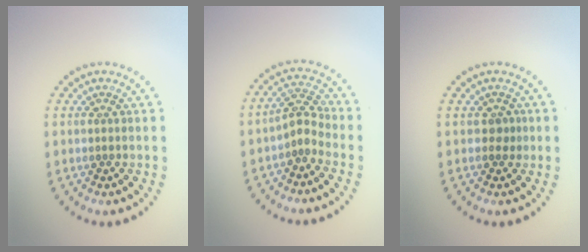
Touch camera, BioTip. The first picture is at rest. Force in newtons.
{"total": 2.2, "press": 1.6, "slide": 1.5}
{"total": 0.9, "press": 0.7, "slide": 0.5}